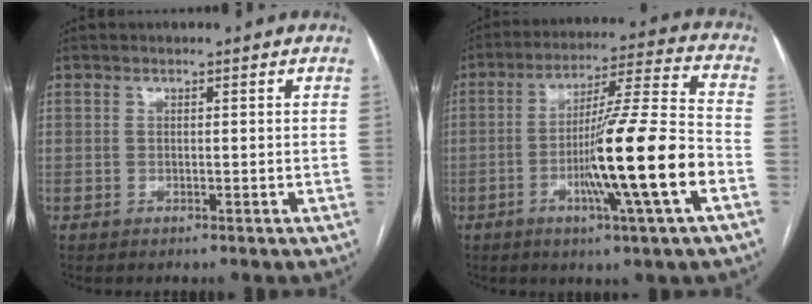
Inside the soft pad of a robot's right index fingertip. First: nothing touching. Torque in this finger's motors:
{"motor_torque": [2.14, 0.00, 1.05, 0.21]}